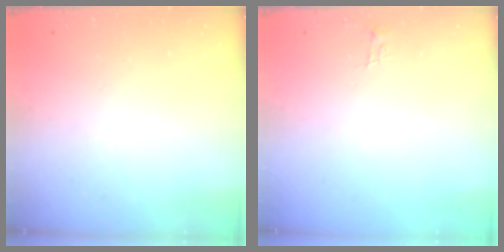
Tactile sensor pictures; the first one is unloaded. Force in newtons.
{"total": 3.8, "press": 3.8, "slide": 0.4}